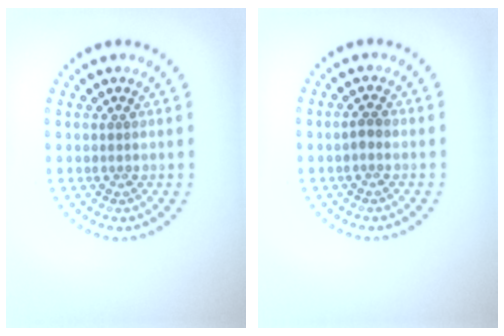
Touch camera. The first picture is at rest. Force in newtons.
{"total": 0.9, "press": 0.9, "slide": 0.2}